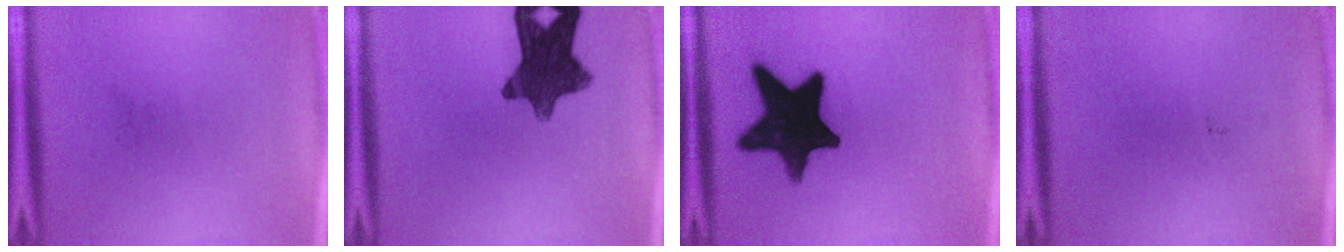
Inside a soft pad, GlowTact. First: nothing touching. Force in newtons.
{"total": 11.5}
{"total": 16.2}
{"total": 0.0}